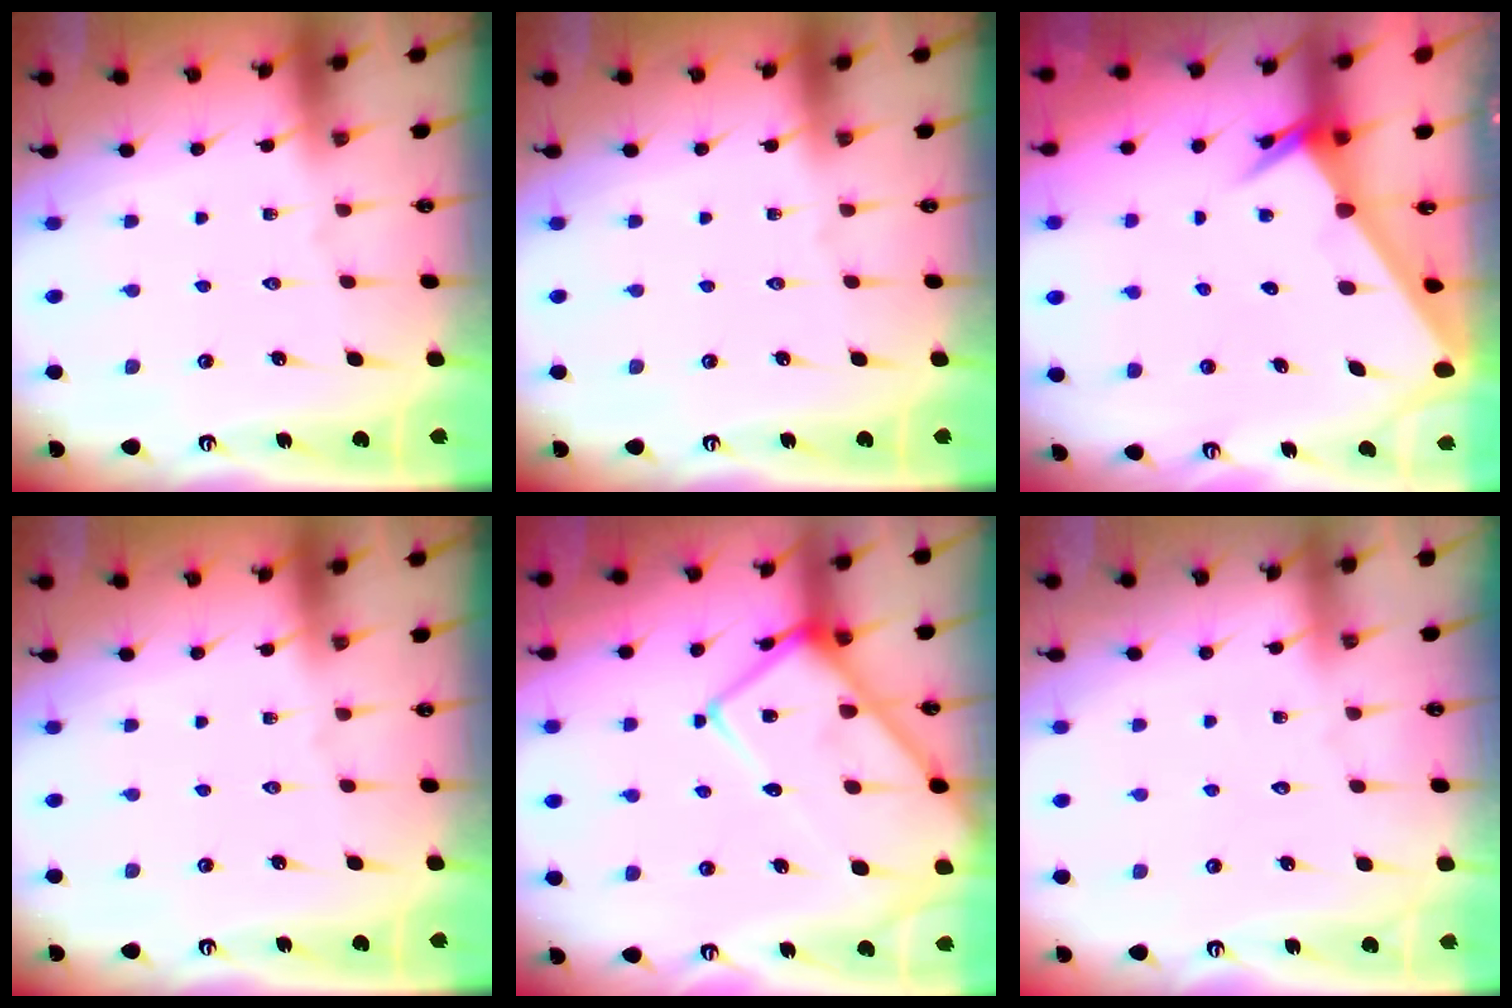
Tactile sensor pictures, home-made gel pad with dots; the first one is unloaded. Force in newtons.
{"total": 0.0}
{"total": 3.3, "press": 3.3, "slide": 0.2}
{"total": 0.0}
{"total": 16.8, "press": 16.7, "slide": 1.7}
{"total": 2.4, "press": 2.4, "slide": 0.3}